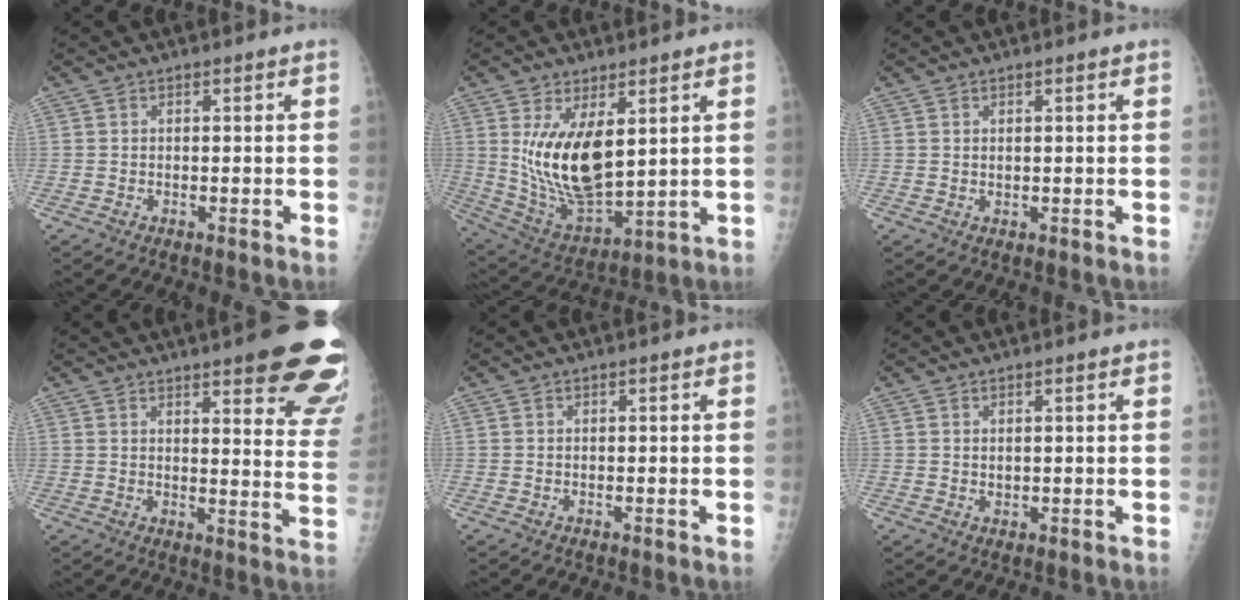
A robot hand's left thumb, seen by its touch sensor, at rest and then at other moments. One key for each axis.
{"total": 15.1, "fx": 3.7, "fy": 7.1, "fz": 12.8, "tx": -0.221, "ty": -0.030, "tz": 0.093}
{"total": 1.0, "fx": 0.4, "fy": 0.3, "fz": 0.8, "tx": -0.013, "ty": -0.002, "tz": 0.010}
{"total": 21.0, "fx": 13.8, "fy": 4.7, "fz": 15.2, "tx": -0.156, "ty": -0.056, "tz": 0.157}
{"total": 0.0}
{"total": 1.4, "fx": 0.6, "fy": 0.7, "fz": 1.1, "tx": -0.015, "ty": -0.005, "tz": 0.013}